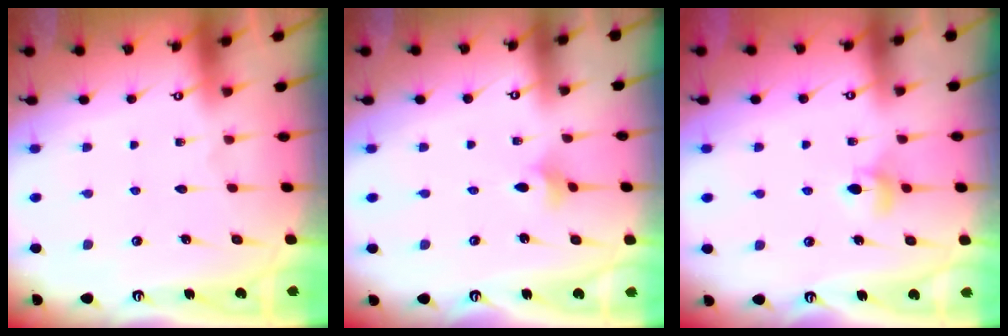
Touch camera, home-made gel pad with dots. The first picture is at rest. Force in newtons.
{"total": 2.5, "press": 2.4, "slide": 0.6}
{"total": 5.0, "press": 4.9, "slide": 0.5}